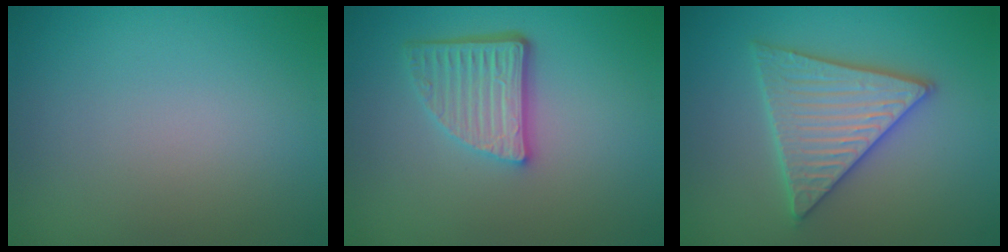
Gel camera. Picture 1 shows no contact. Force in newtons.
{"total": 4.8, "press": 3.5, "slide": 3.3}
{"total": 5.6, "press": 5.6, "slide": 0.7}